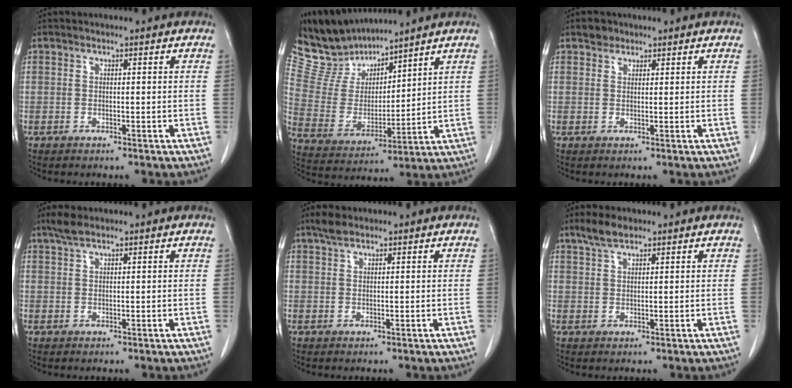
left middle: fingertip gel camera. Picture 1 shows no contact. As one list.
[{"total": 10.9, "force": [10.5, 2.4, 1.6], "torque": [-0.054, 0.008, 0.224]}, {"total": 1.6, "force": [1.2, 1.1, 0.2], "torque": [-0.001, 0.000, 0.018]}, {"total": 2.3, "force": [1.8, 0.5, 1.3], "torque": [-0.033, 0.009, 0.037]}, {"total": 2.1, "force": [1.7, 0.6, 1.1], "torque": [-0.028, 0.009, 0.034]}, {"total": 3.3, "force": [2.5, 1.0, 1.9], "torque": [-0.047, 0.008, 0.052]}]